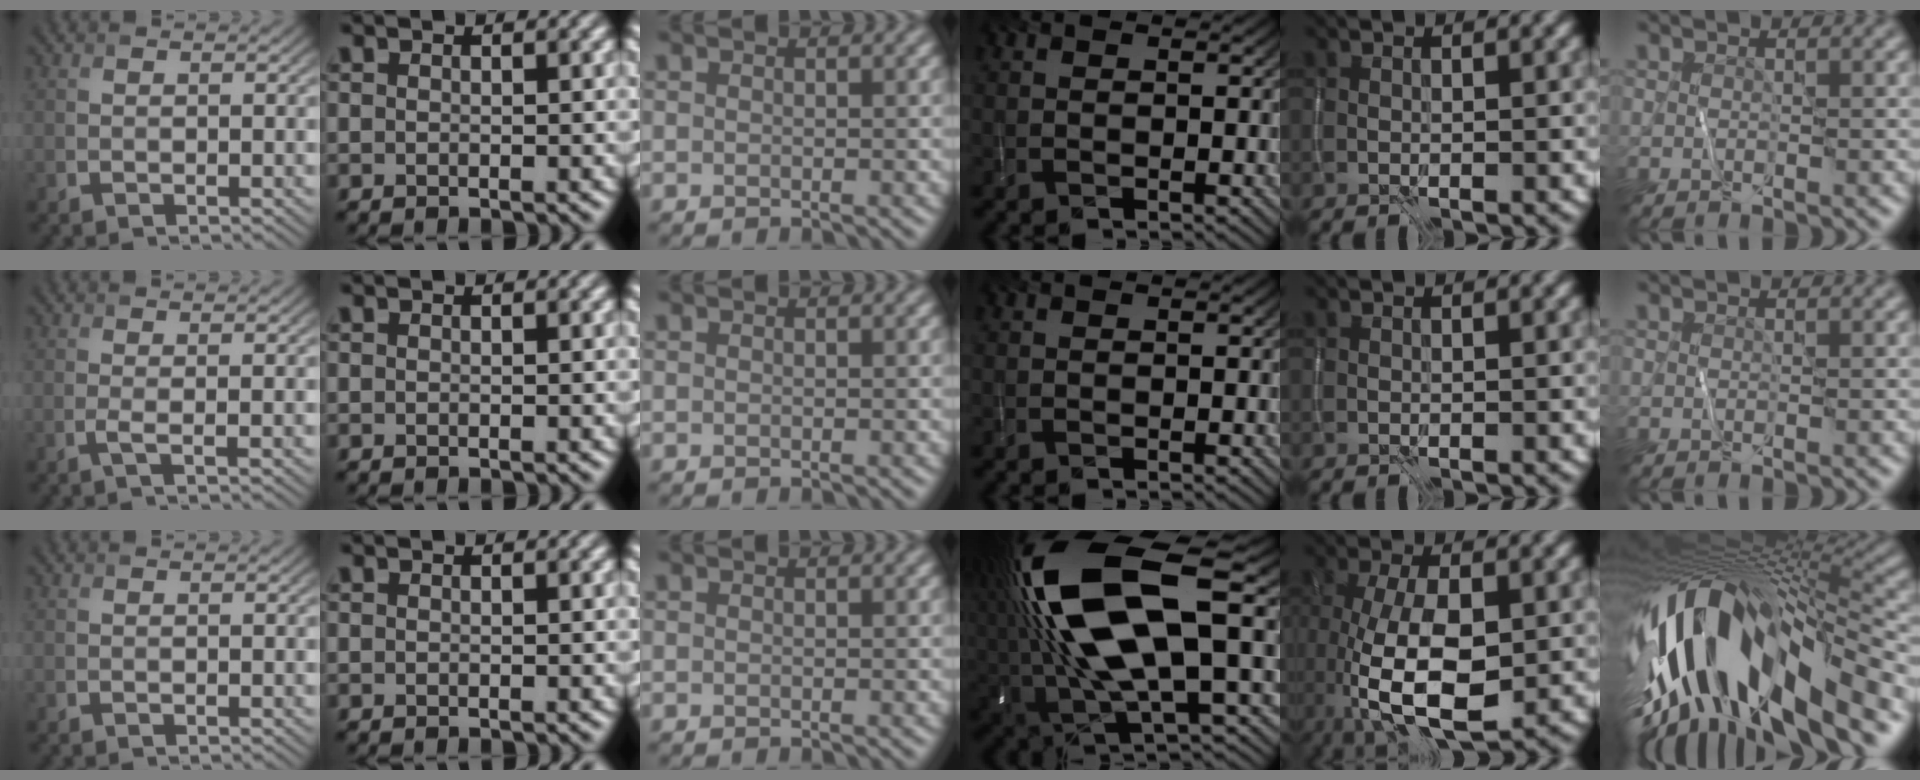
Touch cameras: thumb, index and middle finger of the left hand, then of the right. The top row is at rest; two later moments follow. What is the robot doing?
{"motion": "wipe", "object": "whiteboard"}